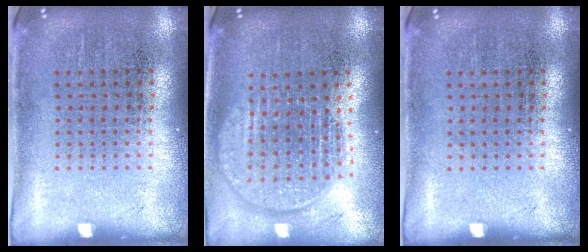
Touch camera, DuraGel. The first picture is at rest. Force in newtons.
{"total": 1.9, "press": 1.6, "slide": 1.0}
{"total": 0.0}